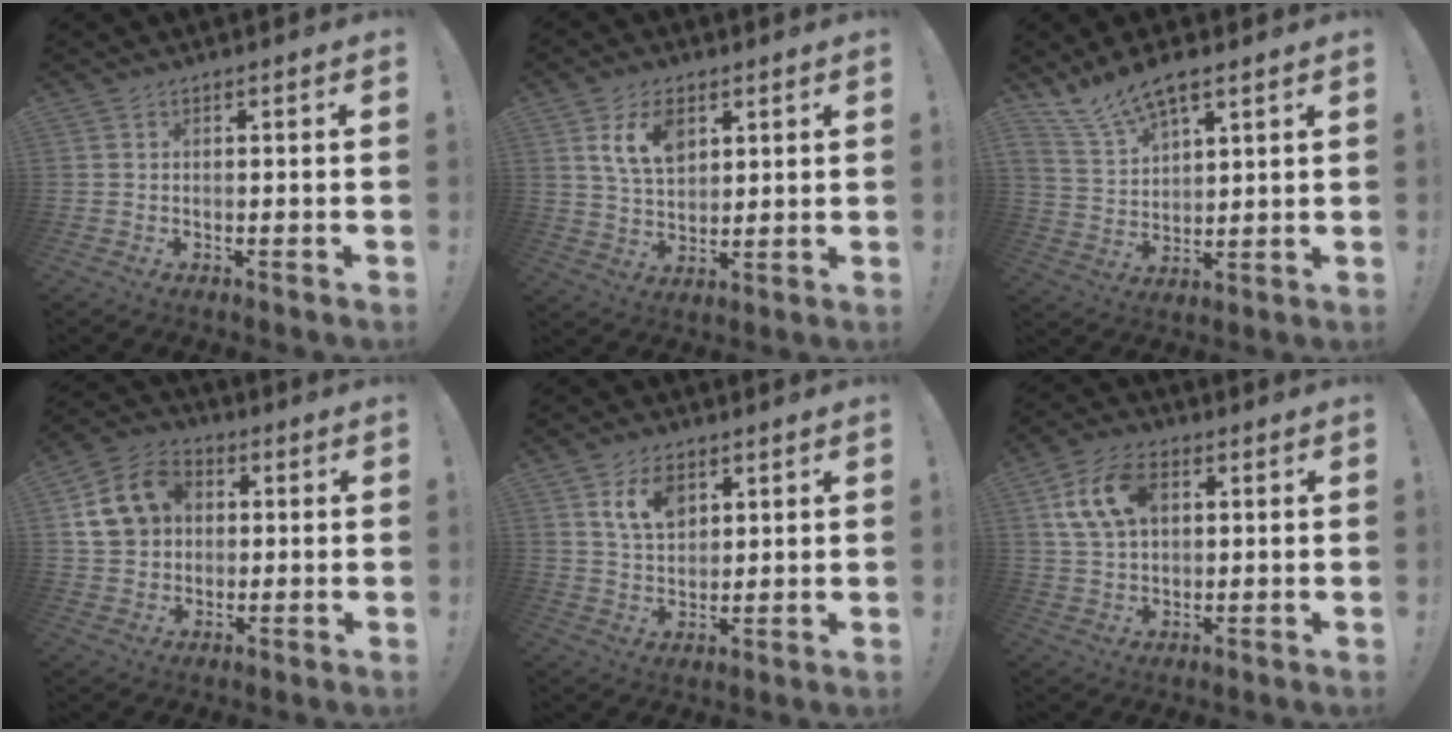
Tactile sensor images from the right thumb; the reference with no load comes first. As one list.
[{"total": 10.4, "force": [4.7, 6.8, 6.3], "torque": [-0.099, -0.011, 0.090]}, {"total": 10.4, "force": [8.2, 3.7, 5.2], "torque": [-0.104, -0.047, 0.156]}, {"total": 14.0, "force": [3.6, 11.8, 6.6], "torque": [-0.106, 0.004, 0.078]}, {"total": 9.4, "force": [5.1, 6.2, 4.7], "torque": [-0.075, -0.021, 0.098]}, {"total": 13.5, "force": [4.3, 8.8, 9.3], "torque": [-0.168, 0.005, 0.084]}]